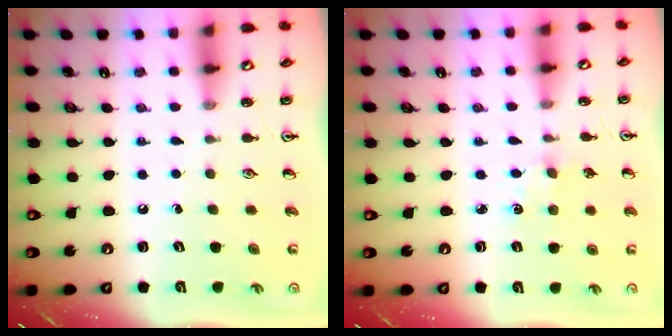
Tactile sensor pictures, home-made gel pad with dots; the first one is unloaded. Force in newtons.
{"total": 1.7, "press": 1.7, "slide": 0.3}